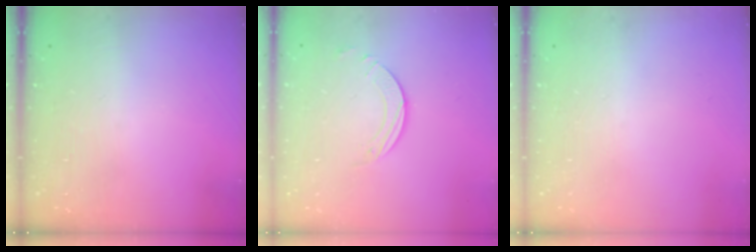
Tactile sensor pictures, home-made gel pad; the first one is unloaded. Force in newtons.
{"total": 2.5, "press": 2.5, "slide": 0.2}
{"total": 0.0}